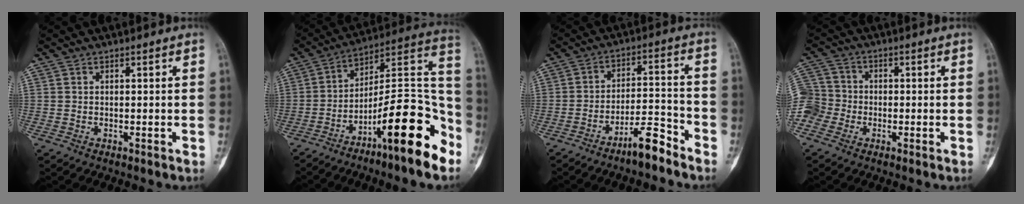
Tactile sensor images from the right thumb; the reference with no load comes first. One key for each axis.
{"total": 20.2, "fx": -10.7, "fy": 4.1, "fz": 16.7, "tx": -0.225, "ty": 0.088, "tz": -0.169}
{"total": 7.7, "fx": -5.9, "fy": 1.5, "fz": 4.6, "tx": -0.078, "ty": 0.058, "tz": -0.103}
{"total": 10.6, "fx": -3.5, "fy": 9.3, "fz": 3.6, "tx": -0.099, "ty": 0.034, "tz": -0.071}